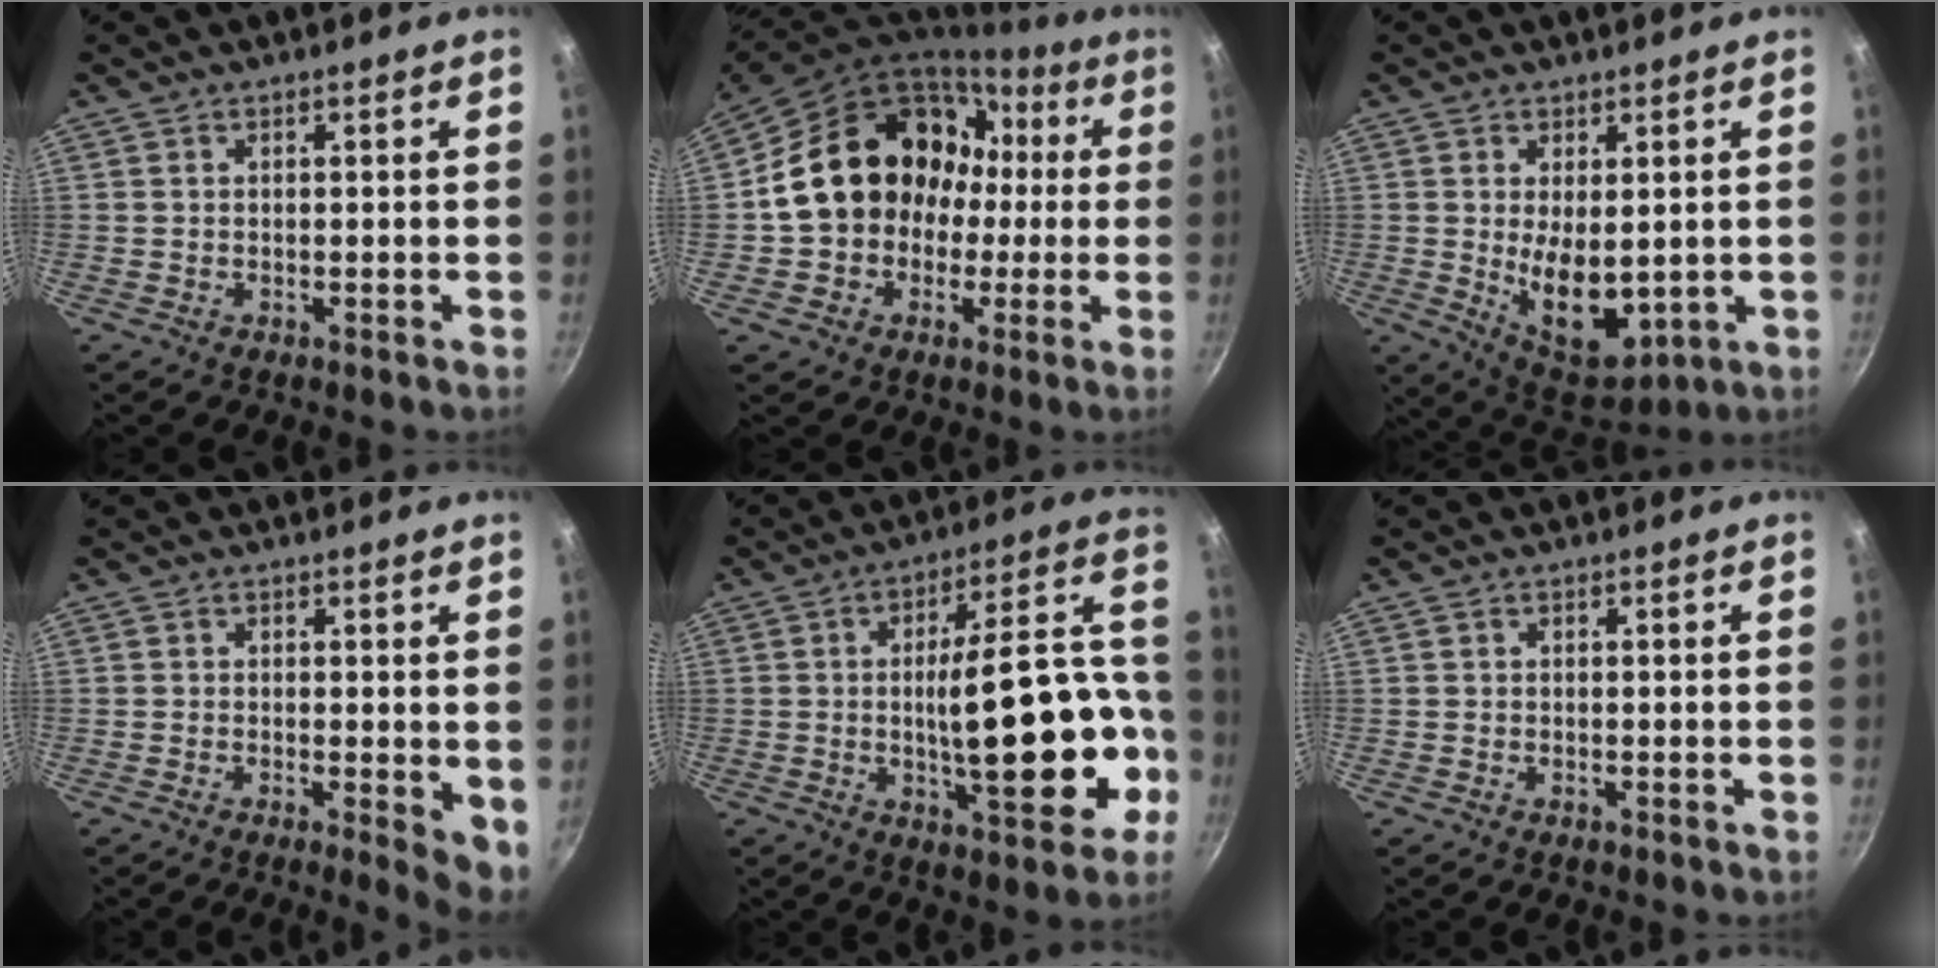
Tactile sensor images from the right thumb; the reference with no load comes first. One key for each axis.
{"total": 19.8, "fx": 0.7, "fy": 16.3, "fz": 11.2, "tx": -0.162, "ty": 0.069, "tz": 0.020}
{"total": 11.2, "fx": -0.1, "fy": 6.1, "fz": 9.4, "tx": -0.124, "ty": -0.026, "tz": 0.023}
{"total": 4.9, "fx": -0.4, "fy": 1.6, "fz": 4.6, "tx": -0.054, "ty": -0.009, "tz": -0.004}
{"total": 22.6, "fx": -4.6, "fy": 8.5, "fz": 20.4, "tx": -0.260, "ty": 0.042, "tz": -0.056}
{"total": 0.0}